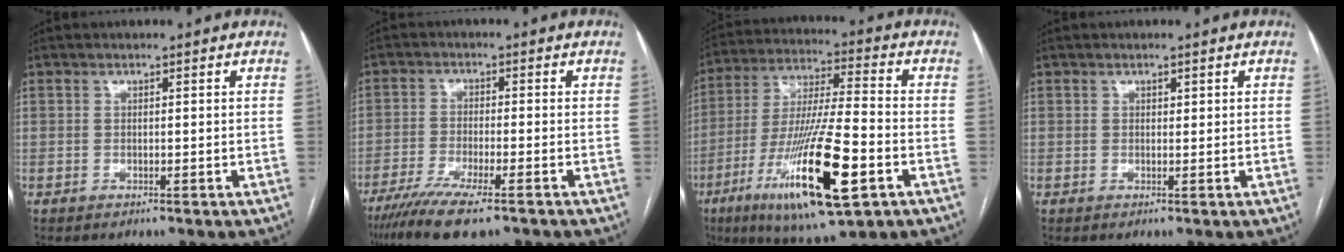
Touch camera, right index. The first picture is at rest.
{"total": 10.5, "force": [-7.7, 1.1, 7.0], "torque": [-0.116, -0.025, -0.125]}
{"total": 20.4, "force": [-8.2, 2.6, 18.5], "torque": [-0.357, -0.036, -0.140]}
{"total": 0.5, "force": [0.4, 0.2, 0.3], "torque": [-0.001, -0.002, 0.004]}